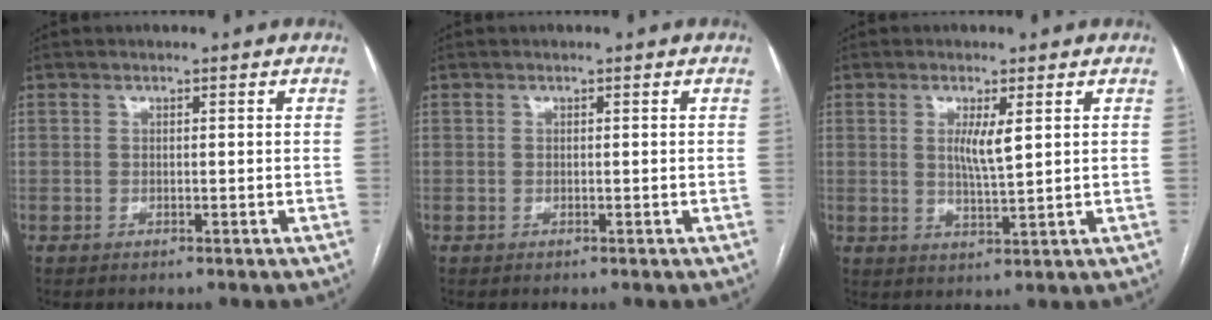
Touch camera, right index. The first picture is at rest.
{"total": 0.0}
{"total": 4.1, "force": [1.2, 0.4, 3.9], "torque": [-0.074, -0.007, 0.023]}